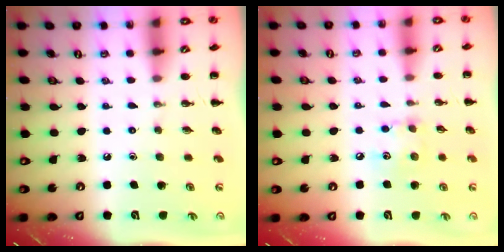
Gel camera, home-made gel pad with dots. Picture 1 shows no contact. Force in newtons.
{"total": 6.2, "press": 6.2, "slide": 0.8}